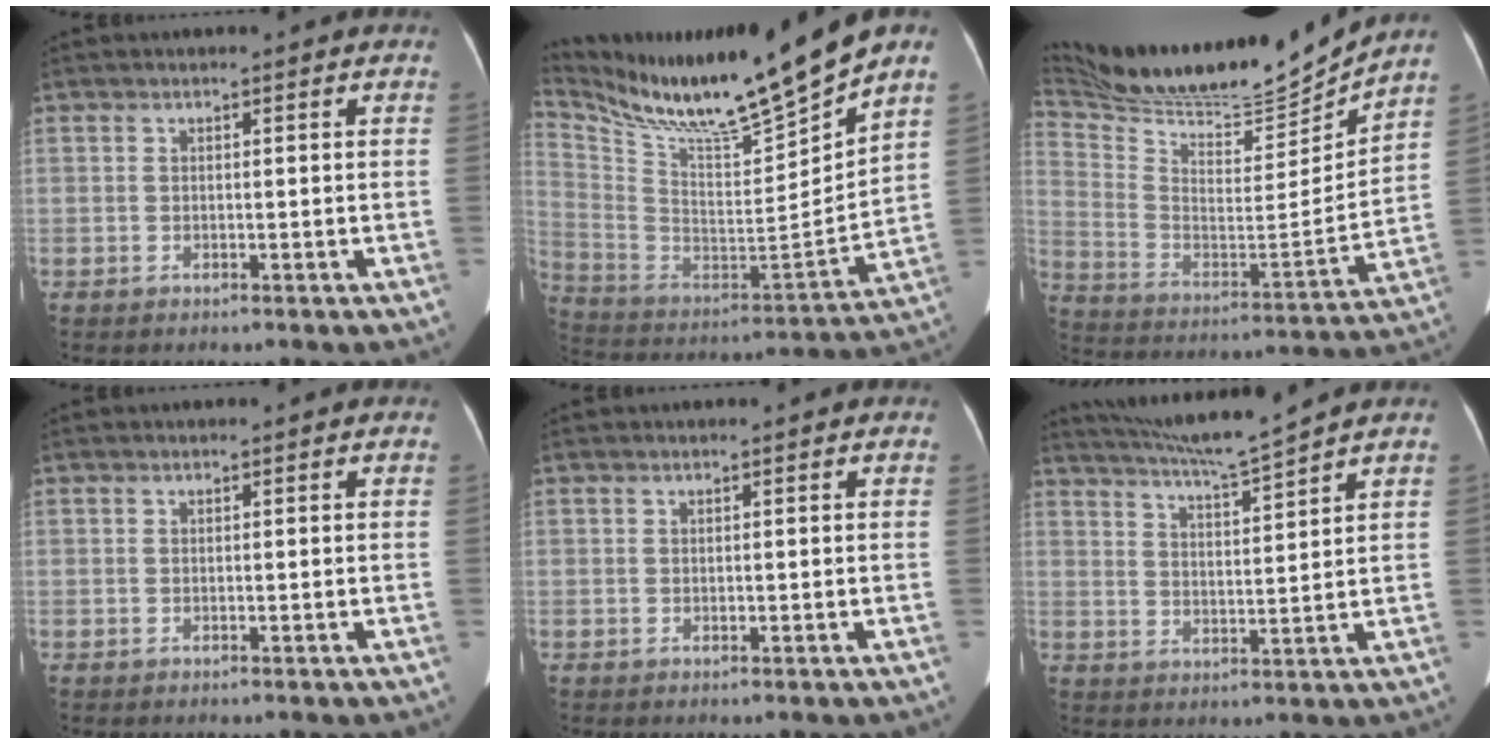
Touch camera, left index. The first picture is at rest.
{"total": 20.6, "force": [17.6, -0.5, 10.6], "torque": [-0.208, -0.038, 0.318]}
{"total": 23.0, "force": [21.5, 1.7, 7.7], "torque": [-0.158, -0.039, 0.352]}
{"total": 0.0}
{"total": 0.6, "force": [0.5, 0.3, 0.3], "torque": [-0.008, 0.005, 0.008]}
{"total": 9.0, "force": [8.2, -1.8, 3.2], "torque": [-0.061, -0.005, 0.145]}